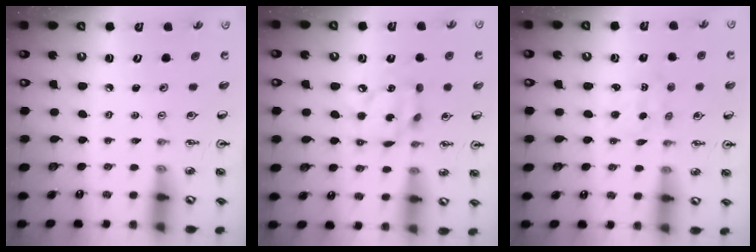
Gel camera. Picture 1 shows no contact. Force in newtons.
{"total": 11.5, "press": 11.4, "slide": 0.7}
{"total": 1.8, "press": 1.7, "slide": 0.3}